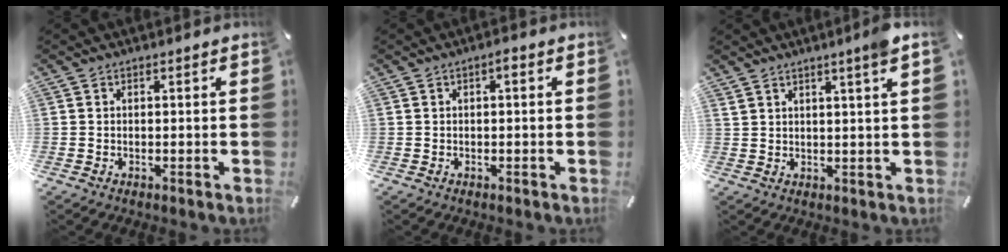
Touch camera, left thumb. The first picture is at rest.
{"total": 1.2, "force": [-0.1, 0.4, 1.1], "torque": [-0.024, 0.005, -0.003]}
{"total": 3.9, "force": [2.8, -0.4, 2.8], "torque": [-0.060, -0.006, 0.048]}